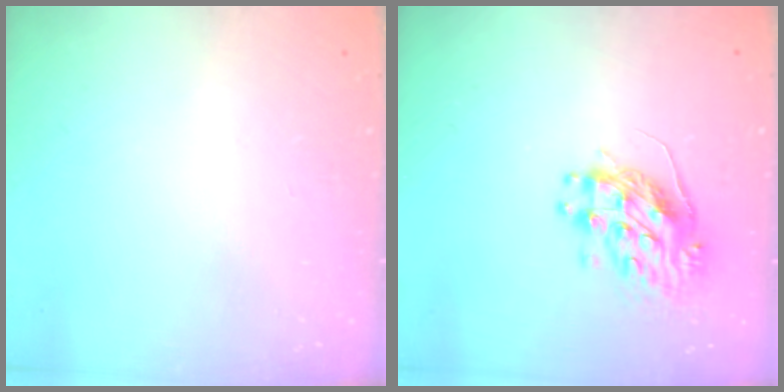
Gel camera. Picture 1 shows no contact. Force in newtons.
{"total": 10.7, "press": 10.6, "slide": 1.2}